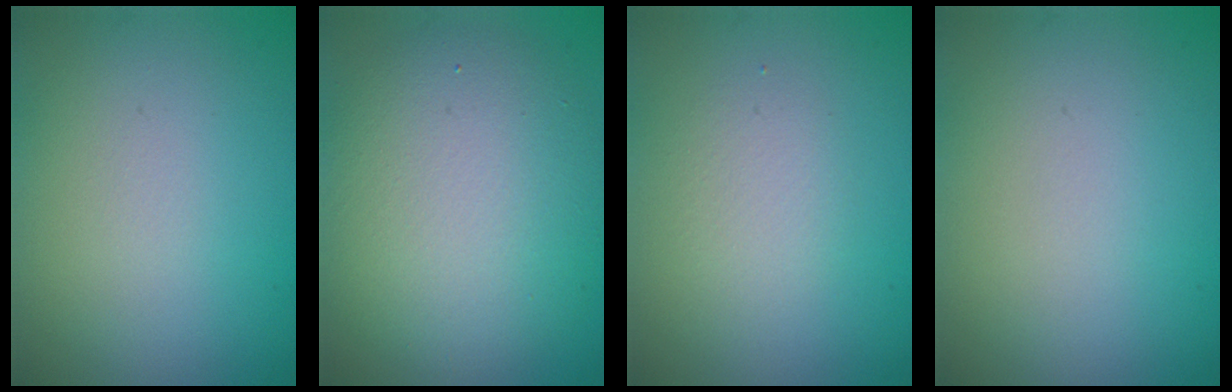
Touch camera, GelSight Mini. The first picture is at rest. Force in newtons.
{"total": 8.5, "press": 8.4, "slide": 0.9}
{"total": 1.7, "press": 1.7, "slide": 0.1}
{"total": 0.0}